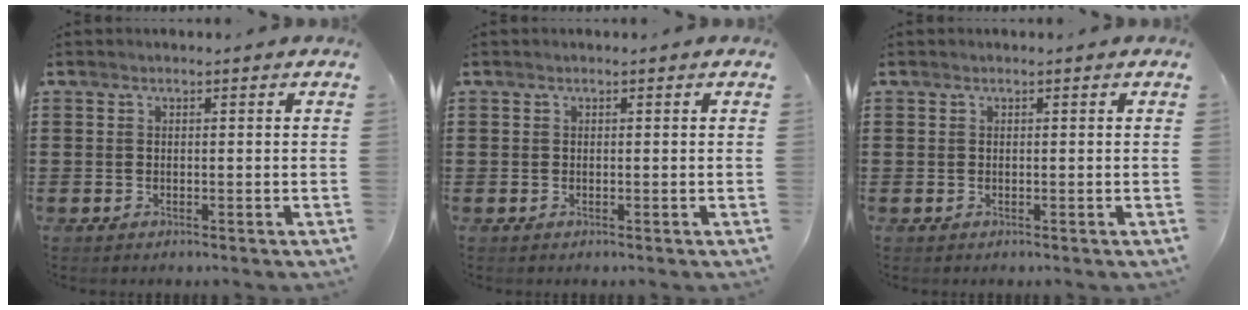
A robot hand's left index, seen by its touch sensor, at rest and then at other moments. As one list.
[{"total": 0.0}, {"total": 0.0}]